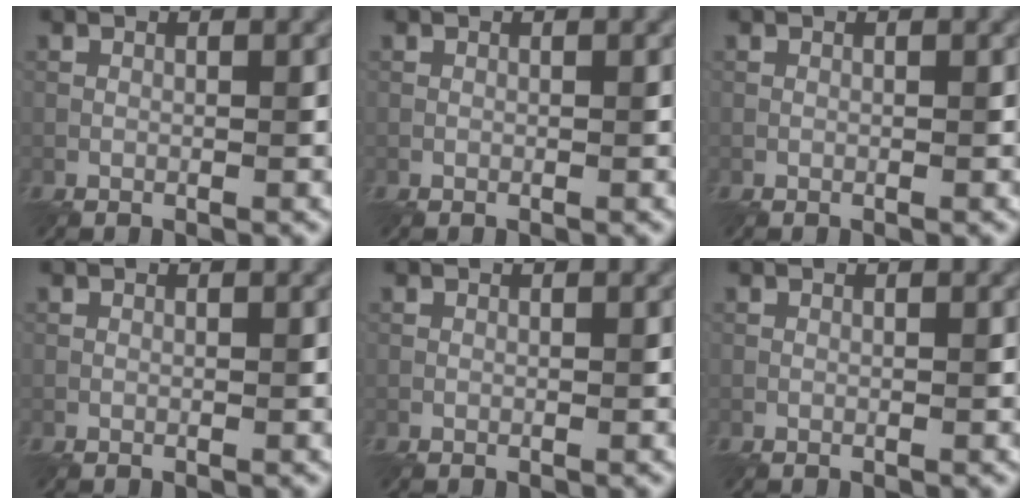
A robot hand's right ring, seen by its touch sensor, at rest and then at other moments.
{"total": 0.0}
{"total": 0.0}
{"total": 0.0}
{"total": 0.0}
{"total": 0.0}